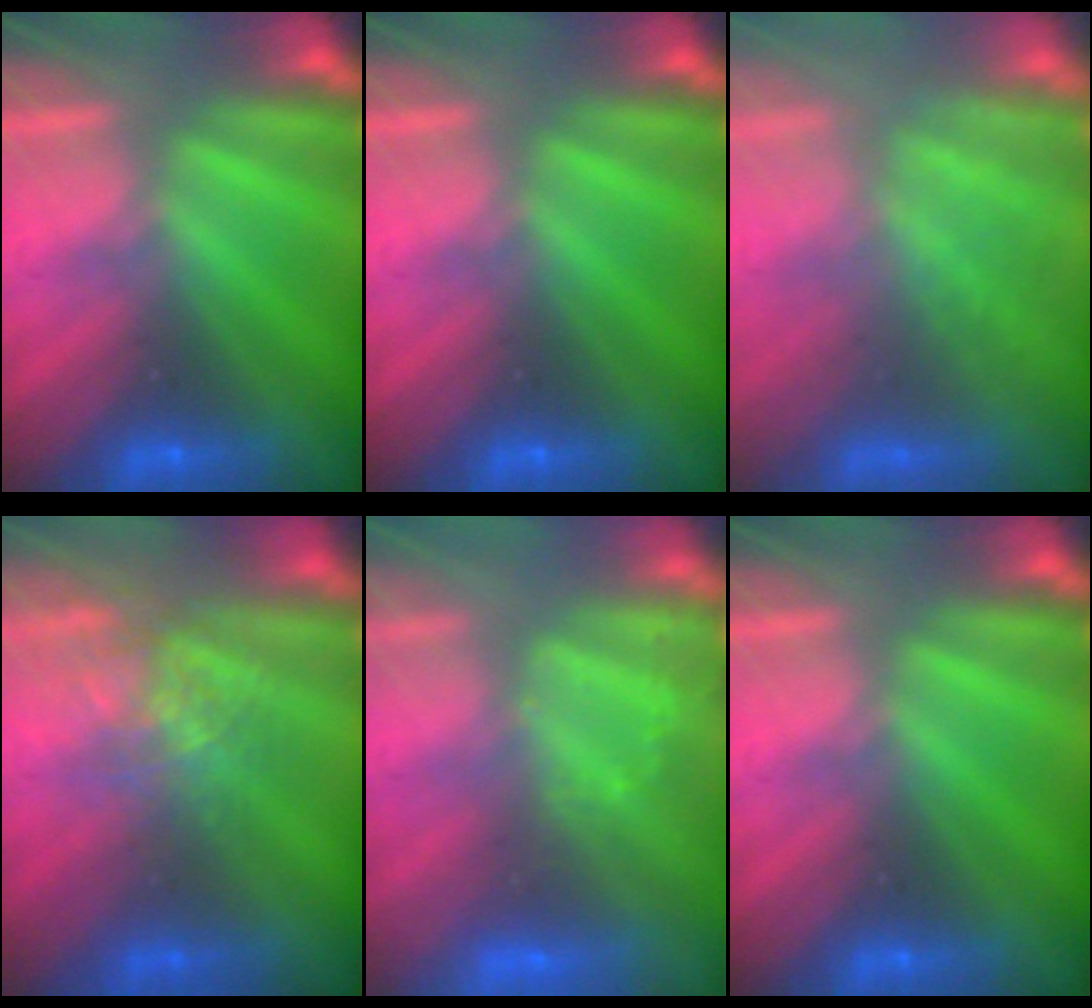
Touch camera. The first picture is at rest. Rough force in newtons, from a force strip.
{"total": 0.0}
{"total": 2.8}
{"total": 2.8}
{"total": 3.4}
{"total": 0.0}